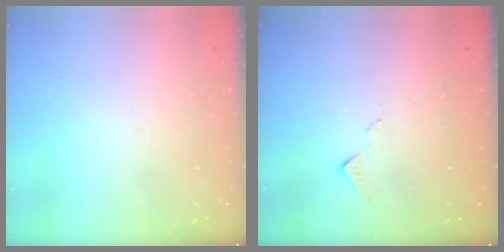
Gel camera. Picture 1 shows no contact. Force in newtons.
{"total": 7.1, "press": 7.1, "slide": 0.8}